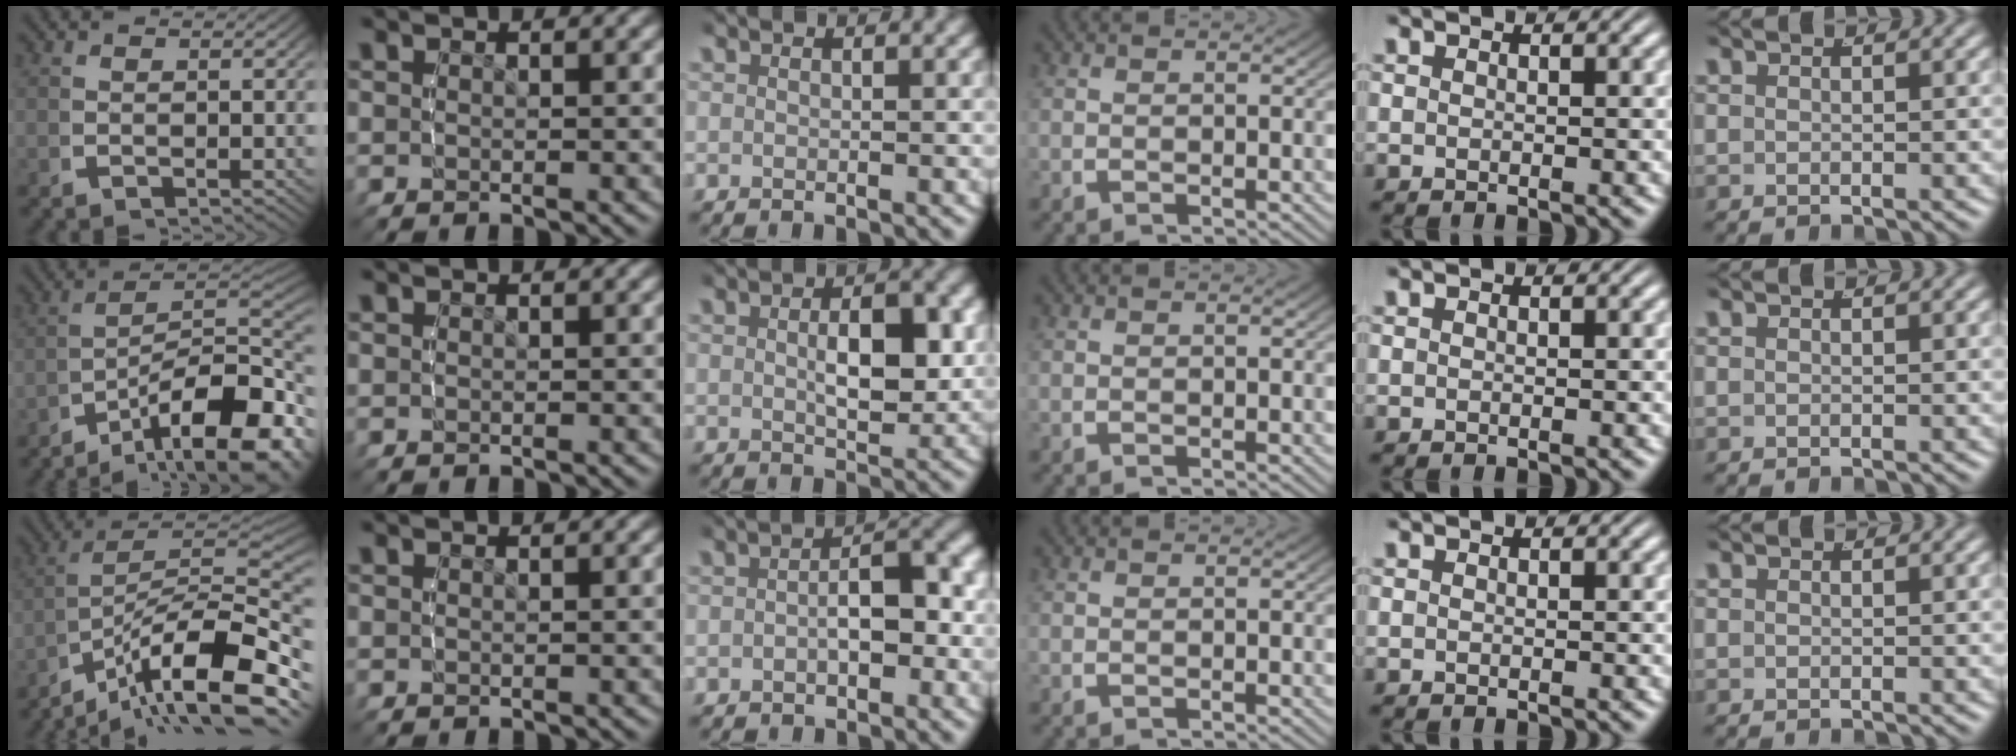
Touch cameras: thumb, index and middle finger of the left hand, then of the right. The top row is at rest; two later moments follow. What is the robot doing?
{"motion": "lift_and_place", "object": "glue stick"}